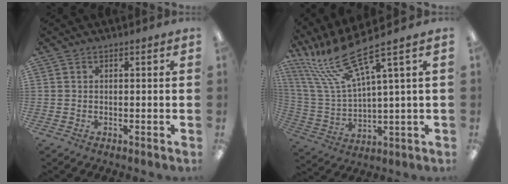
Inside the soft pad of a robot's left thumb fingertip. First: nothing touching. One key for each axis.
{"total": 18.1, "fx": 11.9, "fy": 3.9, "fz": 13.1, "tx": -0.286, "ty": -0.063, "tz": 0.201}